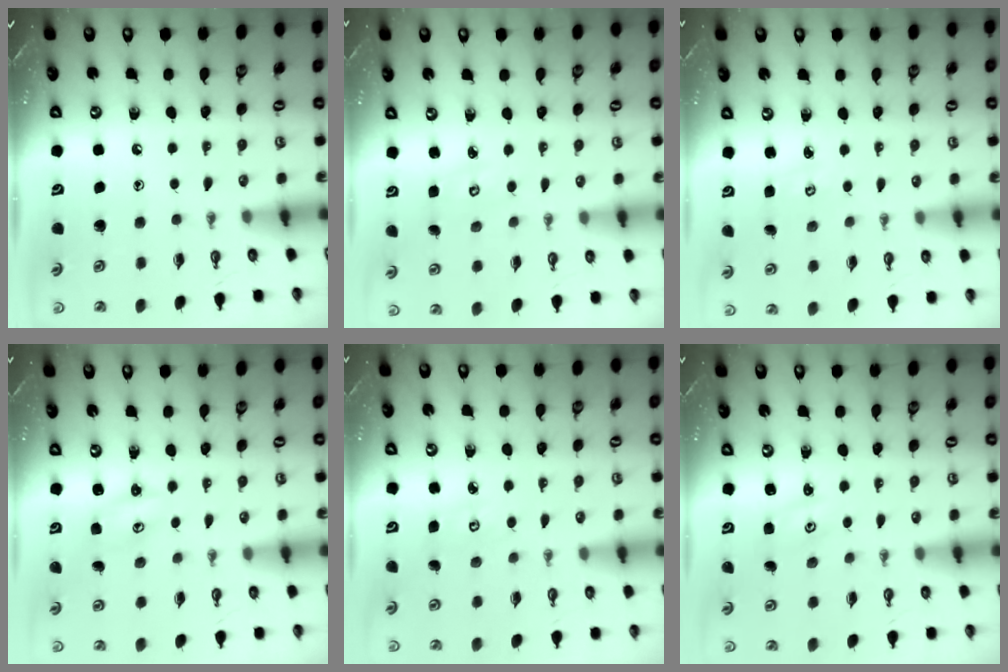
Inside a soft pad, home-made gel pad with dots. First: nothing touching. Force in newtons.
{"total": 3.0, "press": 3.0, "slide": 0.3}
{"total": 2.9, "press": 2.9, "slide": 0.3}
{"total": 2.7, "press": 2.7, "slide": 0.3}
{"total": 4.2, "press": 4.1, "slide": 0.5}
{"total": 1.5, "press": 1.4, "slide": 0.2}